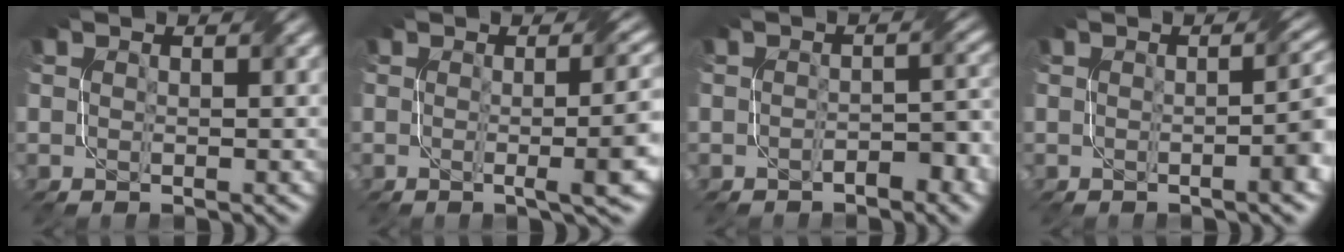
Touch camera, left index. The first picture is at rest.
{"total": 7.1, "force": [-0.4, 2.1, 6.8], "torque": [-0.063, 0.003, -0.004]}
{"total": 2.5, "force": [-1.5, 0.9, 1.9], "torque": [-0.031, 0.005, -0.021]}
{"total": 4.2, "force": [-0.7, 1.1, 4.0], "torque": [-0.035, 0.008, -0.012]}